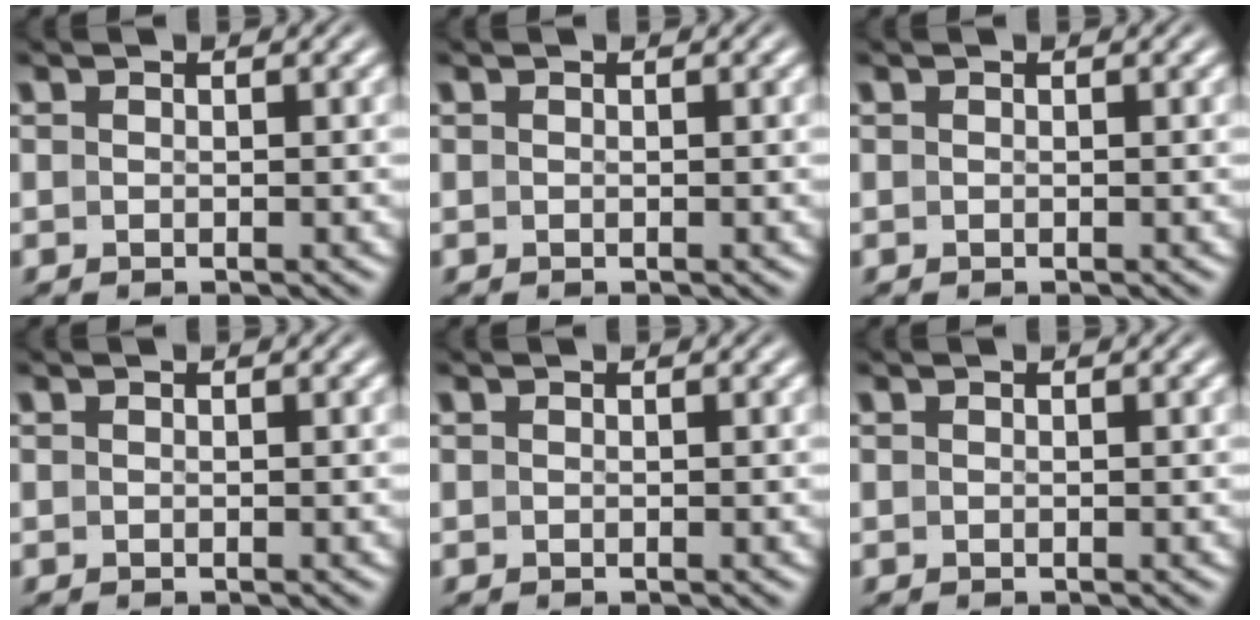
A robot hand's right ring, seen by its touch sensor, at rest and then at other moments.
{"total": 1.3, "force": [-0.3, -1.2, -0.4], "torque": [0.016, -0.013, 0.005]}
{"total": 0.0}
{"total": 0.0}
{"total": 0.0}
{"total": 0.0}